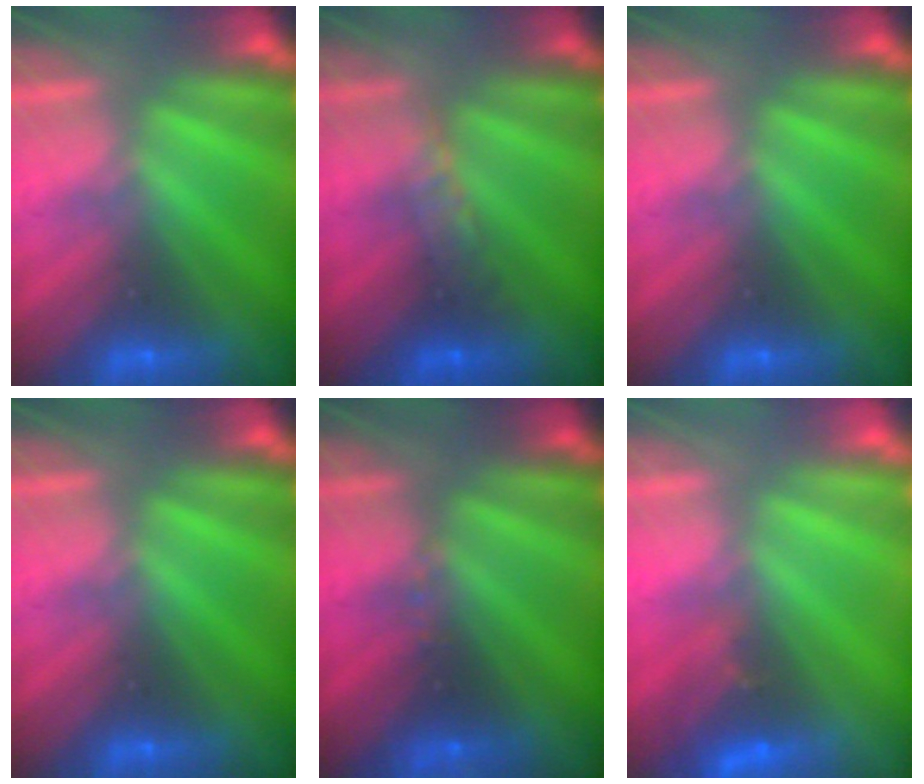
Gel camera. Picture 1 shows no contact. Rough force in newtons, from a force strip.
{"total": 2.9}
{"total": 0.0}
{"total": 0.0}
{"total": 2.5}
{"total": 2.7}